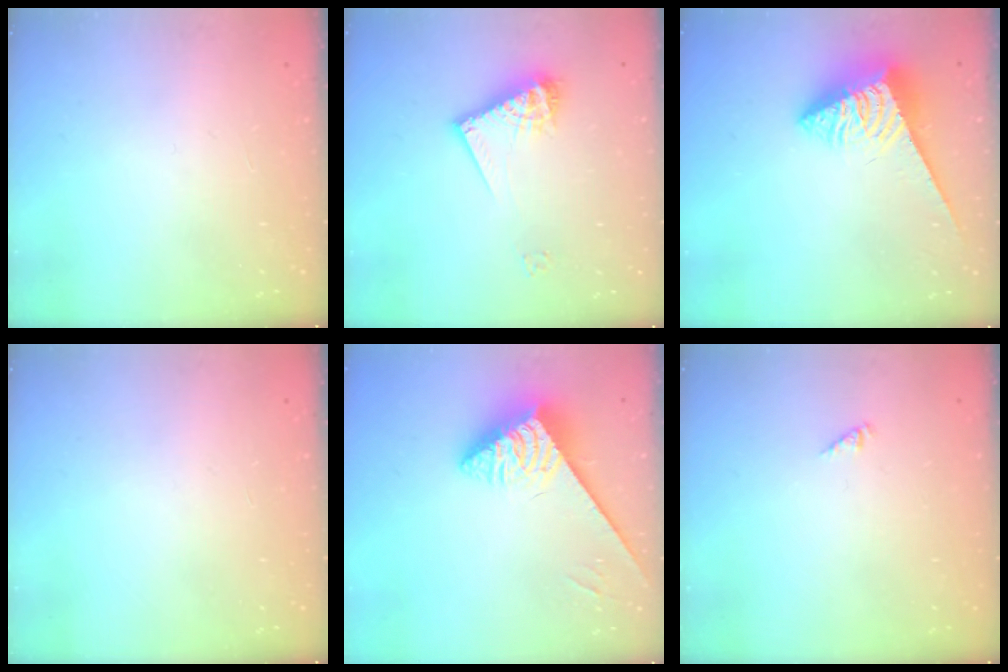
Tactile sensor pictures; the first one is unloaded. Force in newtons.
{"total": 12.1, "press": 12.0, "slide": 1.1}
{"total": 6.4, "press": 6.3, "slide": 0.9}
{"total": 0.0}
{"total": 3.8, "press": 3.7, "slide": 0.6}
{"total": 0.0}